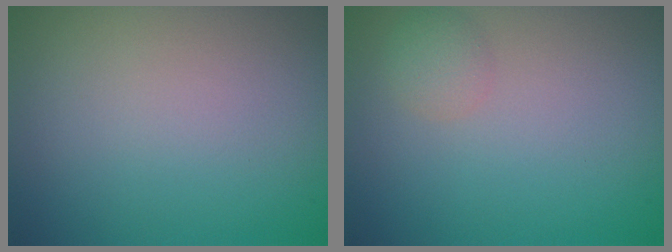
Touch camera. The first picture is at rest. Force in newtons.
{"total": 1.5, "press": 1.5, "slide": 0.1}